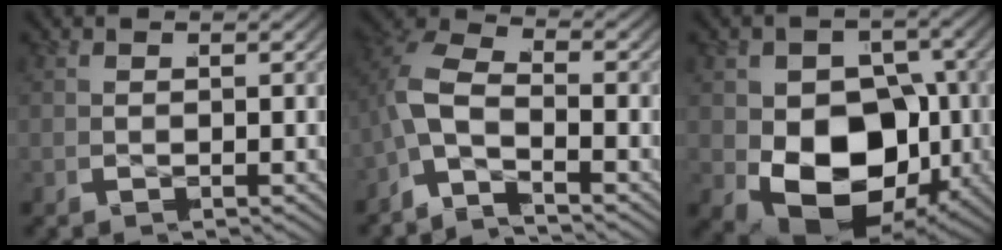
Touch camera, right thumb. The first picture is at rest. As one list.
[{"total": 5.9, "force": [-1.6, 4.0, 4.1], "torque": [-0.115, -0.026, -0.035]}, {"total": 15.4, "force": [-2.5, 10.8, 10.7], "torque": [-0.228, -0.073, -0.012]}]